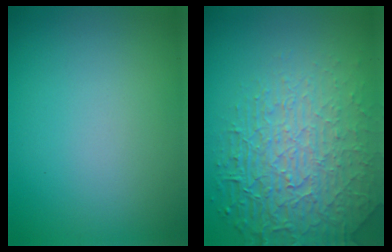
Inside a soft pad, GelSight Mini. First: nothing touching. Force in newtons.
{"total": 8.2, "press": 5.7, "slide": 5.9}